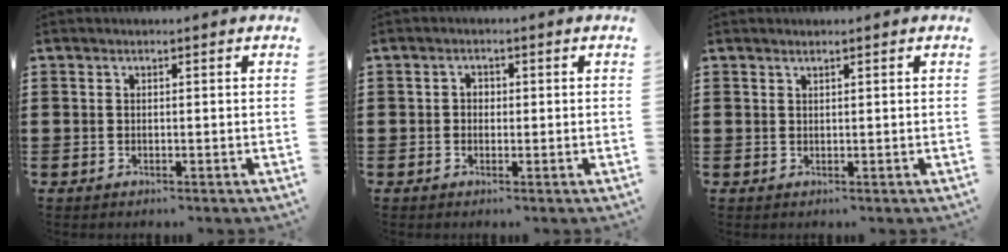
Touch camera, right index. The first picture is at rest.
{"total": 1.2, "force": [-0.3, 1.0, 0.6], "torque": [-0.014, 0.004, -0.008]}
{"total": 0.5, "force": [0.5, 0.1, 0.2], "torque": [-0.005, 0.000, 0.010]}